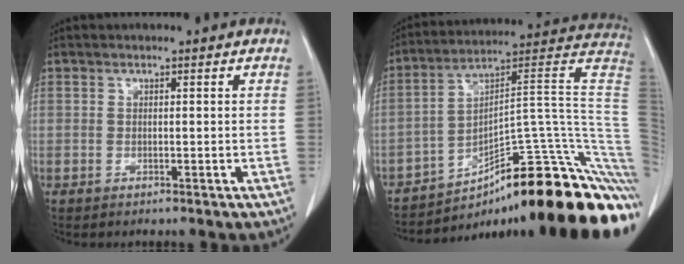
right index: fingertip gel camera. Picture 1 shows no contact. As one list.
[{"total": 27.4, "force": [-16.3, 5.8, 21.2], "torque": [-0.161, 0.054, -0.216]}]